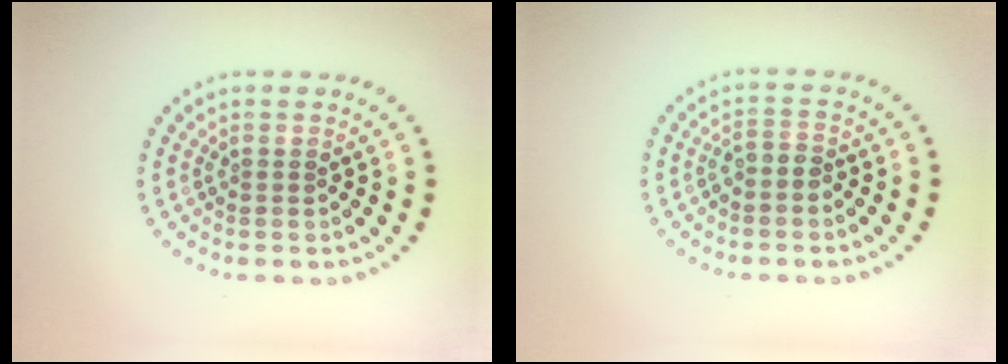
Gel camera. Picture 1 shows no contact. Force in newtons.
{"total": 1.5, "press": 1.2, "slide": 0.9}